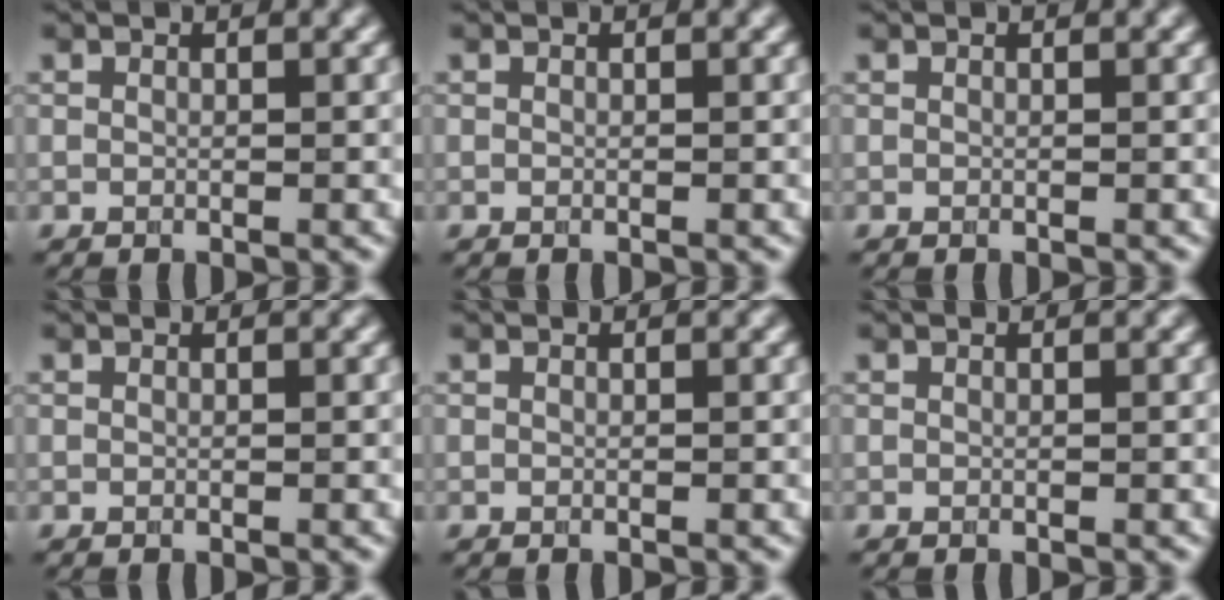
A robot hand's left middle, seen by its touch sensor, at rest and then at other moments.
{"total": 0.0}
{"total": 0.0}
{"total": 0.0}
{"total": 0.0}
{"total": 0.0}